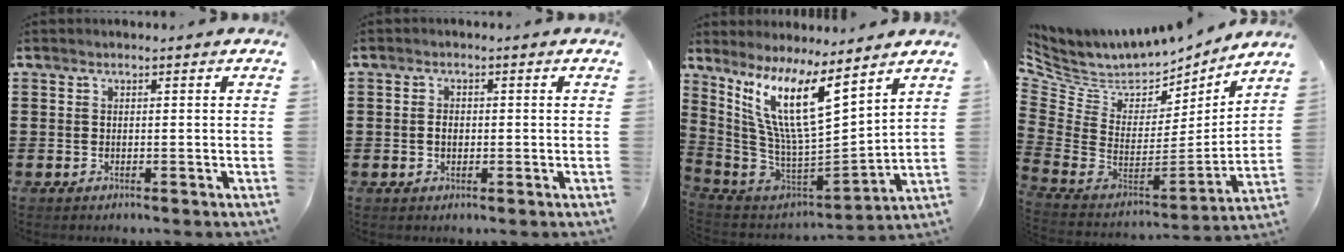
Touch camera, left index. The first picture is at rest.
{"total": 1.8, "force": [-0.1, 1.2, 1.4], "torque": [-0.029, 0.005, -0.003]}
{"total": 13.4, "force": [7.4, 1.9, 11.0], "torque": [-0.254, -0.058, 0.122]}
{"total": 5.7, "force": [4.9, 2.6, 1.0], "torque": [-0.059, -0.057, 0.087]}